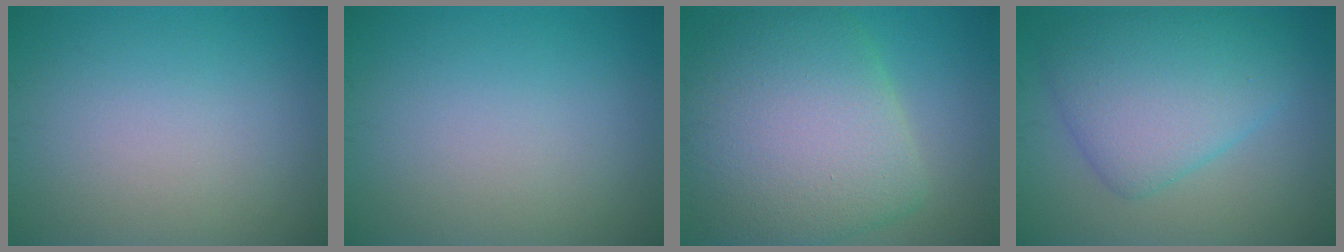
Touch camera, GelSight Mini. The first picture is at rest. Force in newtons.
{"total": 0.0}
{"total": 10.6, "press": 10.5, "slide": 0.6}
{"total": 7.0, "press": 7.0, "slide": 0.1}